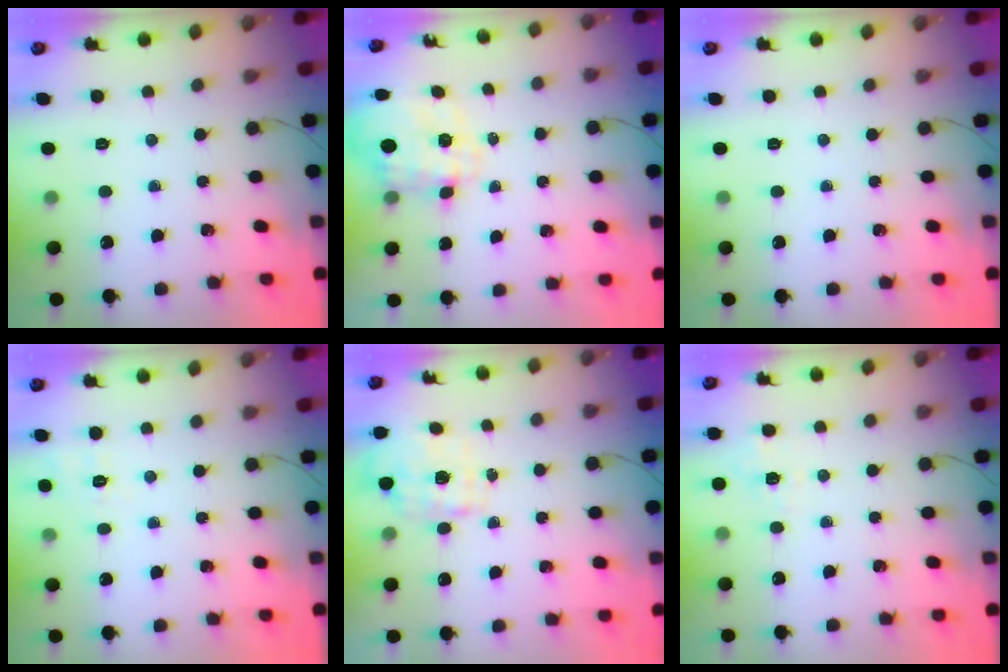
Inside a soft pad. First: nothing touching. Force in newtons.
{"total": 8.8, "press": 8.7, "slide": 1.2}
{"total": 0.0}
{"total": 3.2, "press": 2.6, "slide": 1.9}
{"total": 1.7, "press": 1.6, "slide": 0.6}
{"total": 2.1, "press": 1.1, "slide": 1.9}